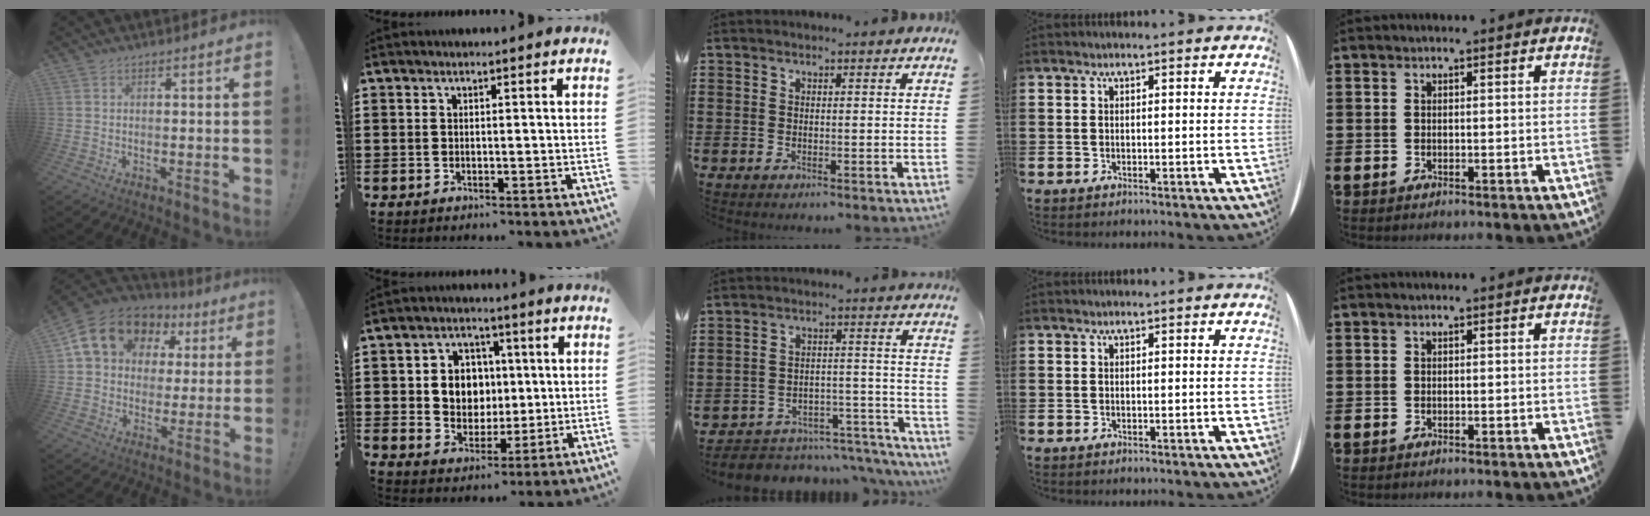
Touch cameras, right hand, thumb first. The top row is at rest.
{"thumb": {"total": 15.3, "force": [6.5, 11.8, 7.2], "torque": [-0.114, -0.023, 0.132]}, "index": {"total": 6.6, "force": [0.8, 6.0, 2.6], "torque": [-0.062, 0.016, 0.010]}, "middle": {"total": 3.9, "force": [-3.6, 1.6, 0.5], "torque": [-0.015, 0.007, -0.077]}}